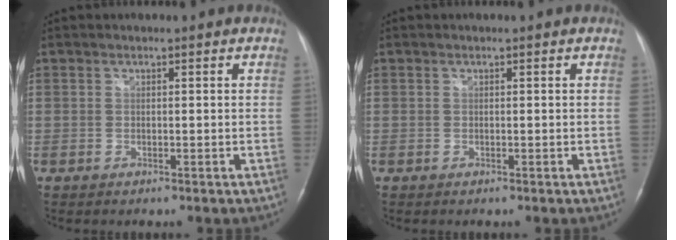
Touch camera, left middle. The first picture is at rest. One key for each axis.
{"total": 0.0}